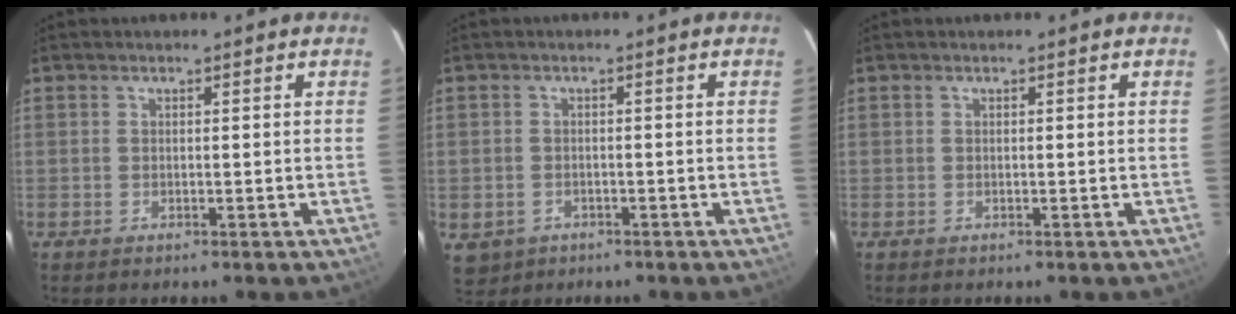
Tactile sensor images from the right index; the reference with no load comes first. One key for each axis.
{"total": 4.7, "fx": -1.8, "fy": 4.0, "fz": 1.7, "tx": -0.043, "ty": -0.003, "tz": -0.017}
{"total": 0.0}